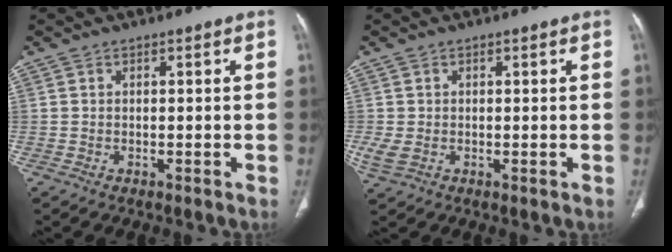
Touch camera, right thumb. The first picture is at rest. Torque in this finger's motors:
{"motor_torque": [2.03, 0.78, 0.61, -0.89, 0.10]}